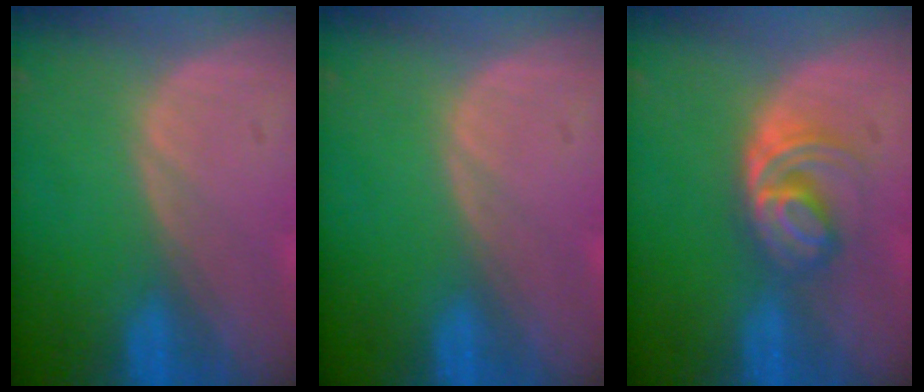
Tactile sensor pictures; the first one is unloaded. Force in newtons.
{"total": 0.0}
{"total": 6.2, "press": 5.2, "slide": 3.4}